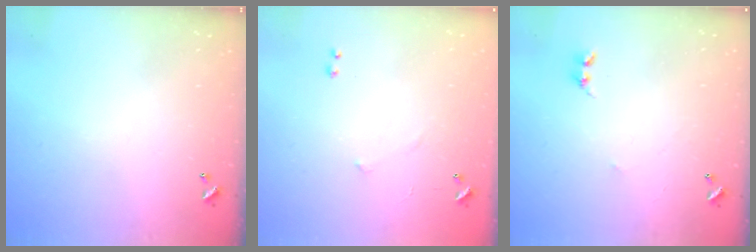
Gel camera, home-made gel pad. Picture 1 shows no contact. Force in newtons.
{"total": 5.9, "press": 5.9, "slide": 0.8}
{"total": 2.8, "press": 2.7, "slide": 0.4}